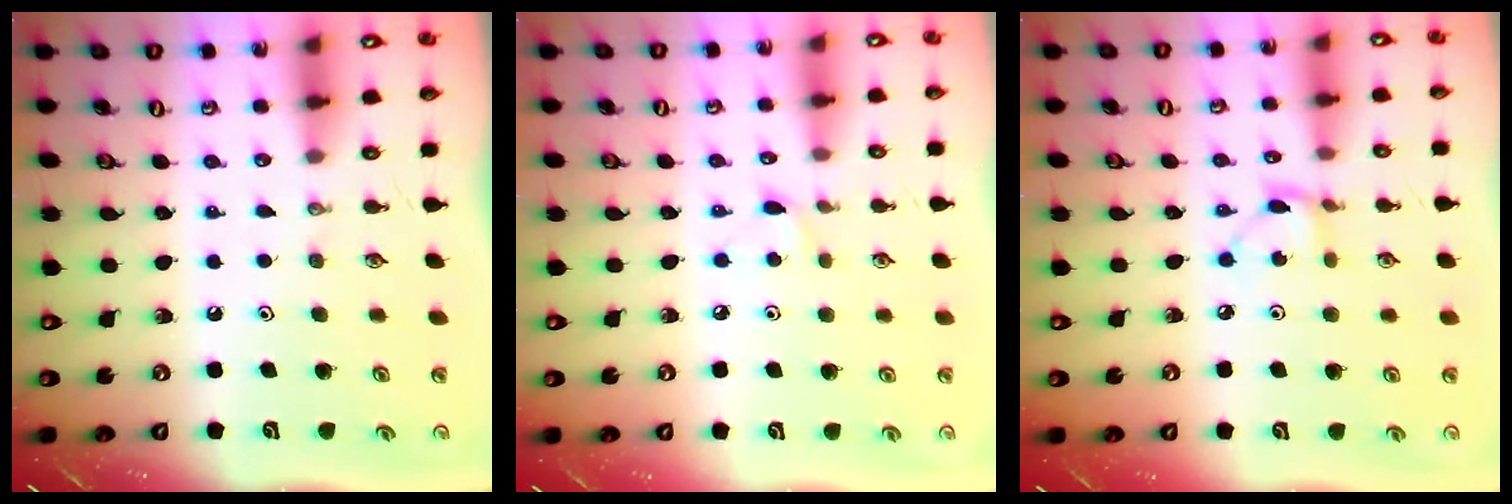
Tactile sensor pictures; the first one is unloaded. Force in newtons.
{"total": 3.8, "press": 3.8, "slide": 0.6}
{"total": 2.8, "press": 2.8, "slide": 0.2}